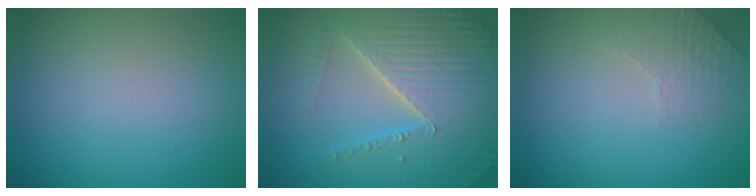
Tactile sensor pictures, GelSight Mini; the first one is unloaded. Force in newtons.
{"total": 7.1, "press": 6.9, "slide": 1.6}
{"total": 2.1, "press": 2.0, "slide": 0.5}